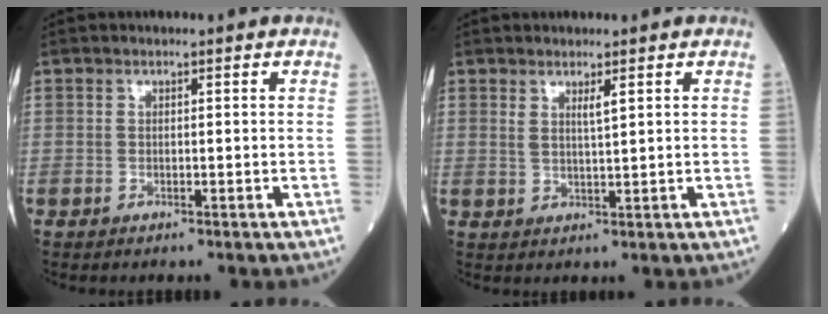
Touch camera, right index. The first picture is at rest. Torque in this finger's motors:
{"motor_torque": [0.10, 0.16, 0.02, 0.01]}